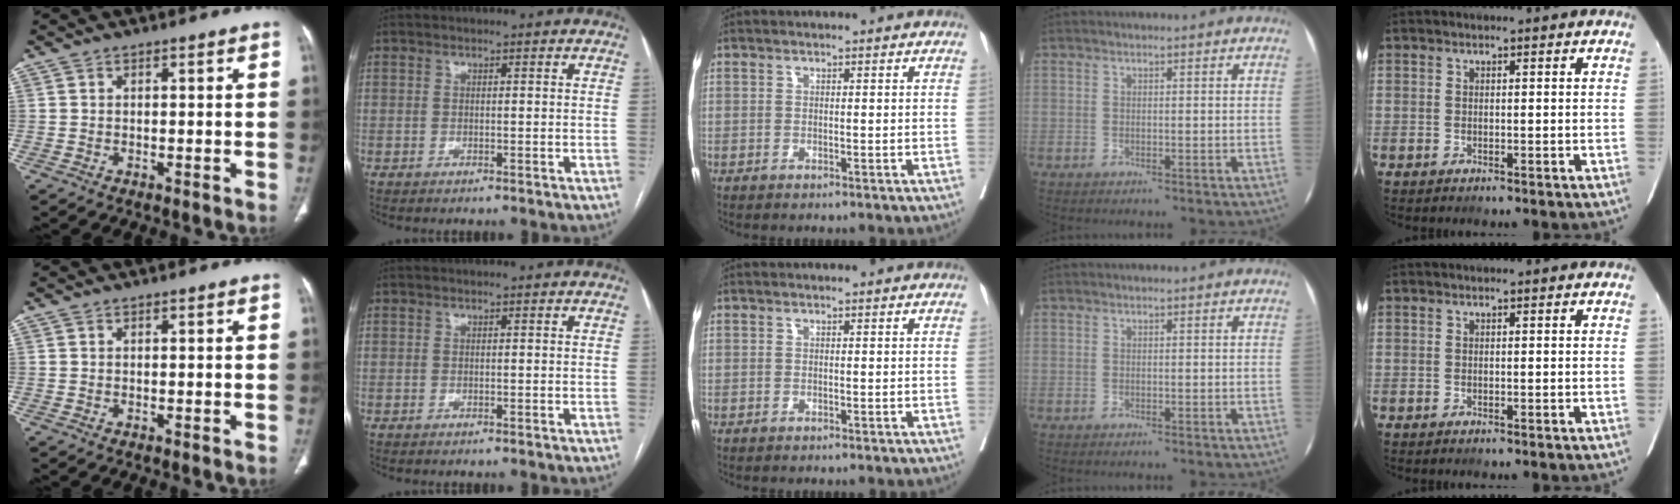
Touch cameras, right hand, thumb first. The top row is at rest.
{}